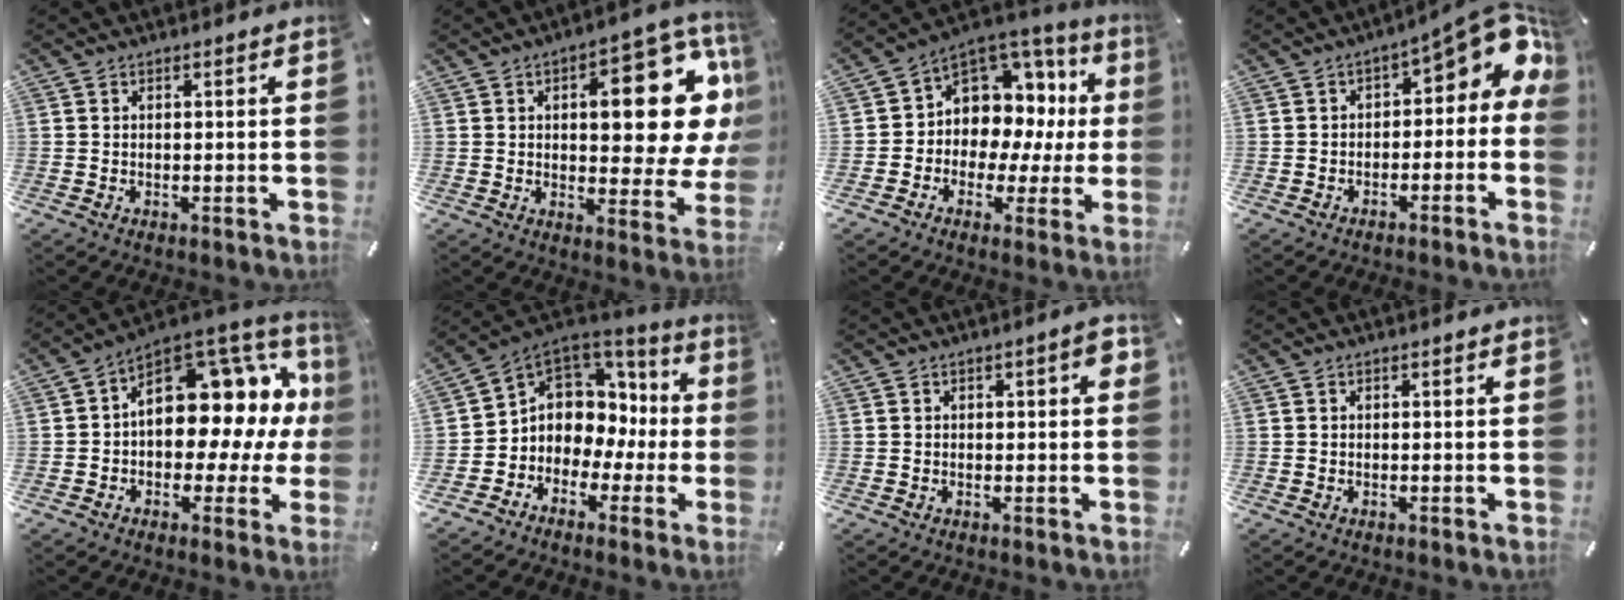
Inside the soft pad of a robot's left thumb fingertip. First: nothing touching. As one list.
[{"total": 19.1, "force": [6.2, 8.9, 15.8], "torque": [-0.180, -0.054, 0.091]}, {"total": 9.6, "force": [2.4, 8.5, 3.7], "torque": [-0.057, -0.044, 0.048]}, {"total": 9.4, "force": [3.1, 4.7, 7.5], "torque": [-0.087, -0.033, 0.051]}, {"total": 15.9, "force": [4.5, 10.9, 10.7], "torque": [-0.120, -0.057, 0.074]}, {"total": 7.4, "force": [0.9, 7.1, 1.8], "torque": [-0.046, -0.033, 0.019]}, {"total": 3.2, "force": [0.5, 1.3, 2.9], "torque": [-0.039, 0.003, 0.003]}, {"total": 0.0}]